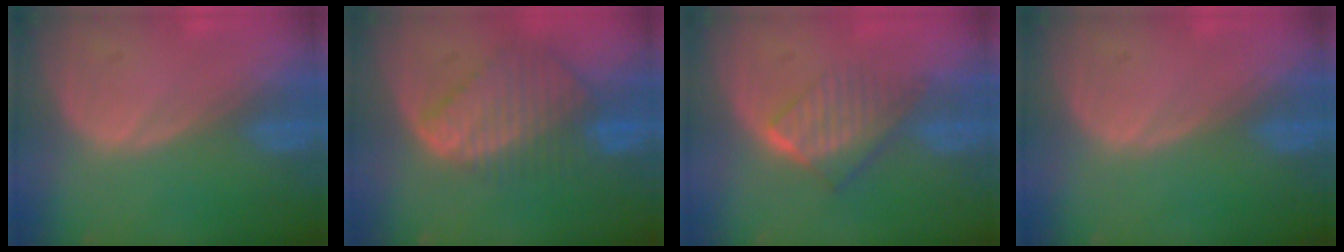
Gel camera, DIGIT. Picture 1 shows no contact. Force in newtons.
{"total": 8.6, "press": 7.5, "slide": 4.1}
{"total": 6.5, "press": 5.7, "slide": 3.0}
{"total": 0.0}